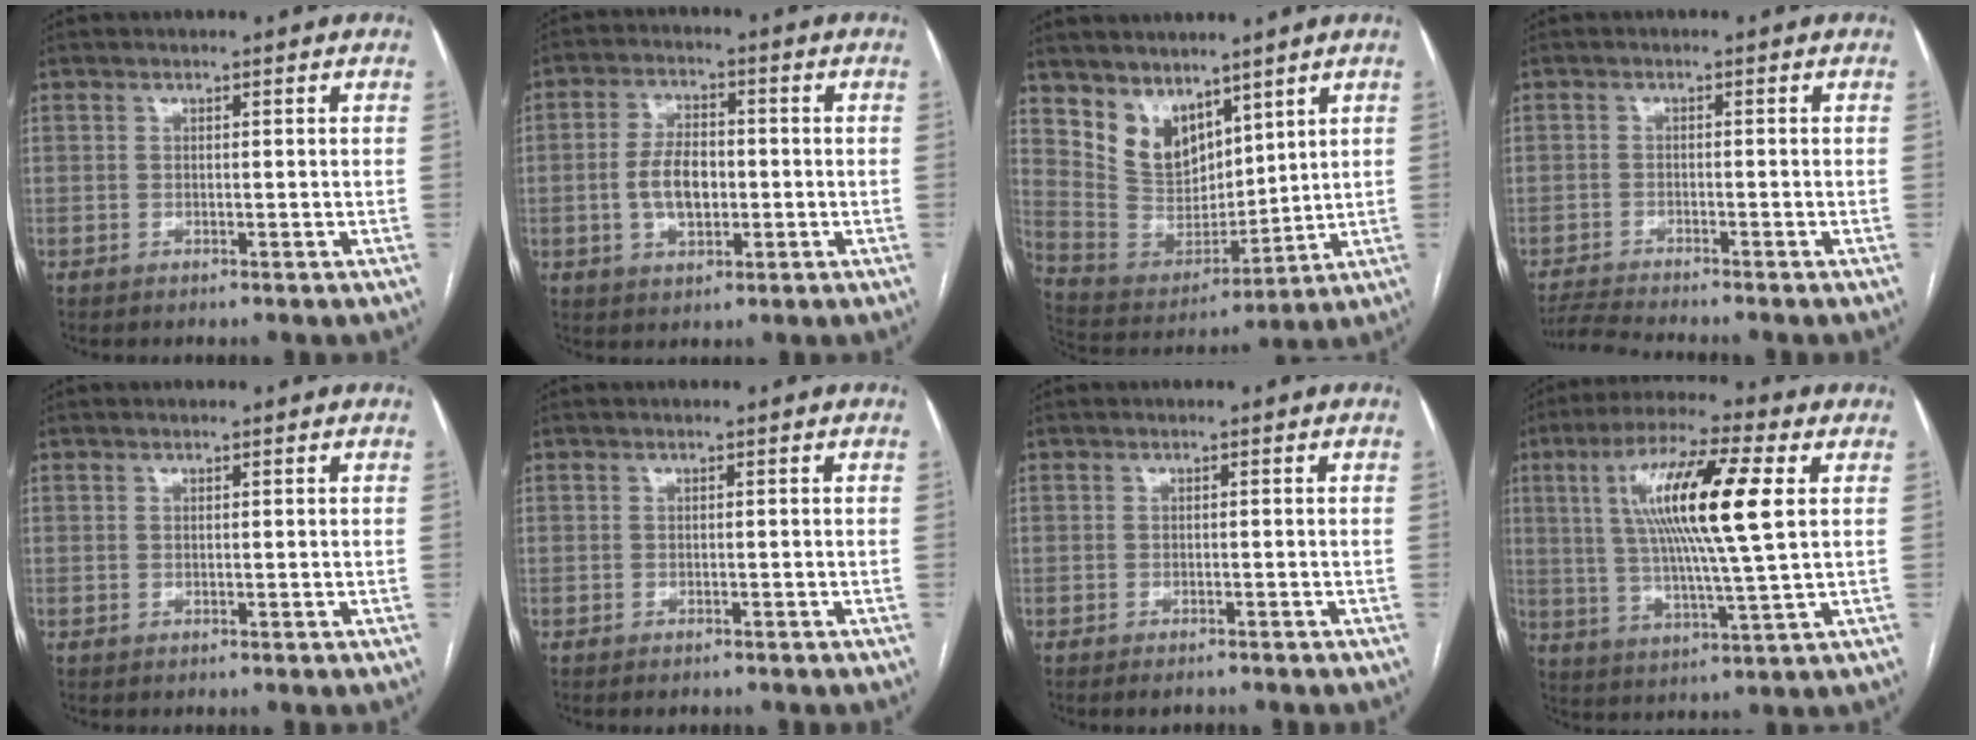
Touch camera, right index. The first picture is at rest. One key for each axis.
{"total": 7.2, "fx": -0.9, "fy": 3.8, "fz": 6.1, "tx": -0.122, "ty": 0.011, "tz": -0.013}
{"total": 10.1, "fx": 6.9, "fy": 6.1, "fz": 4.2, "tx": -0.093, "ty": 0.012, "tz": 0.154}
{"total": 4.6, "fx": -4.5, "fy": -0.6, "fz": 1.2, "tx": -0.021, "ty": -0.021, "tz": -0.075}
{"total": 0.0}
{"total": 1.7, "fx": -1.5, "fy": 0.5, "fz": 0.6, "tx": -0.011, "ty": -0.003, "tz": -0.016}
{"total": 2.2, "fx": -1.8, "fy": 0.6, "fz": 1.0, "tx": -0.013, "ty": -0.003, "tz": -0.021}
{"total": 15.5, "fx": 3.6, "fy": 0.8, "fz": 15.1, "tx": -0.283, "ty": 0.010, "tz": 0.058}